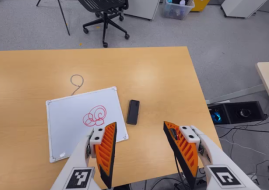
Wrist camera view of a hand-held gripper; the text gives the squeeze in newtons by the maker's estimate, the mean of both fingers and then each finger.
{"total": 0.0}